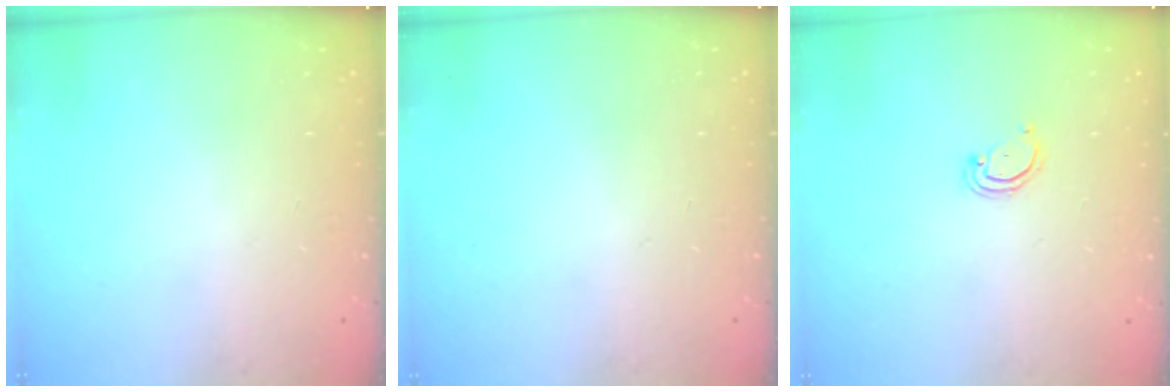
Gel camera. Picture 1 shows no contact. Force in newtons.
{"total": 0.0}
{"total": 2.4, "press": 2.4, "slide": 0.2}